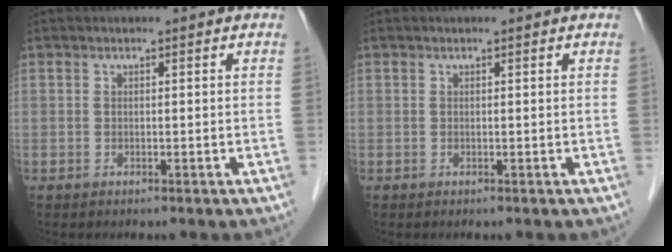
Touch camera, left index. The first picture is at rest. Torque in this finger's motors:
{"motor_torque": [0.21, -0.14, -0.01, -0.01]}